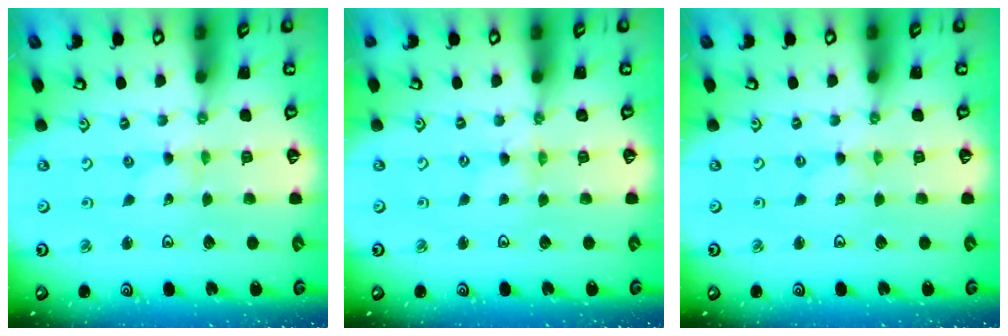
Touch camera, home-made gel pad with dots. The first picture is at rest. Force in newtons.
{"total": 0.0}
{"total": 0.0}